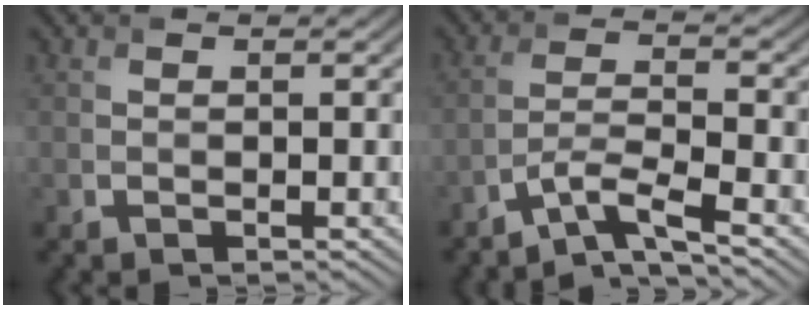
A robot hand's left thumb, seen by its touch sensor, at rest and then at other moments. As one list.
[{"total": 5.3, "force": [-4.1, 0.7, 3.3], "torque": [-0.059, 0.003, -0.084]}]